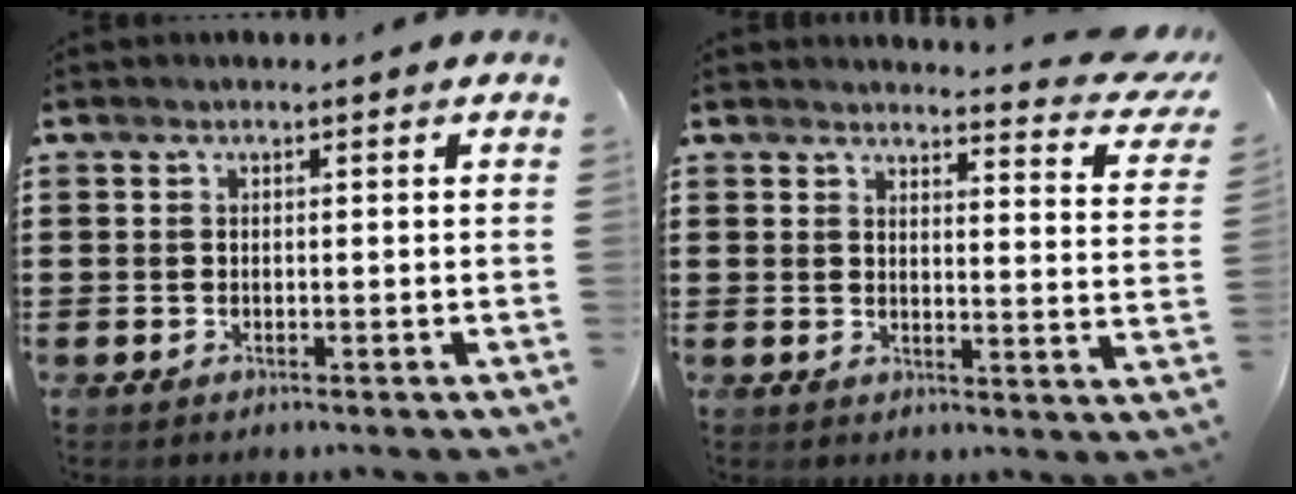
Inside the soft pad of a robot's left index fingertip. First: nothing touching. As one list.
[{"total": 3.9, "force": [3.6, 0.1, 1.4], "torque": [-0.030, -0.028, 0.058]}]